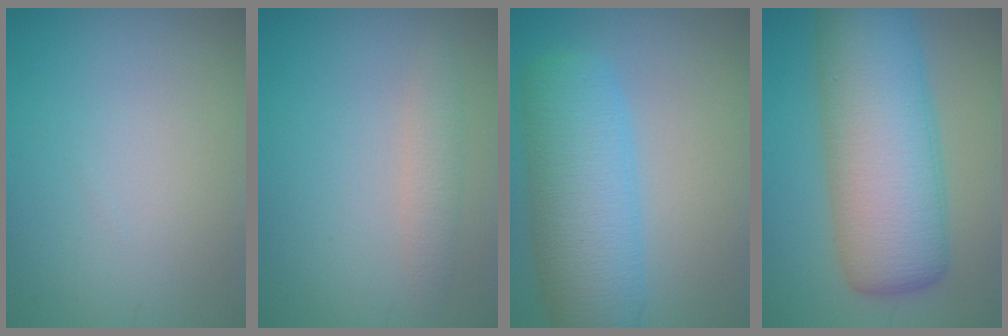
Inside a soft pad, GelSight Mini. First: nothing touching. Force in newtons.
{"total": 1.8, "press": 1.8, "slide": 0.2}
{"total": 8.2, "press": 8.2, "slide": 0.2}
{"total": 11.5, "press": 11.5, "slide": 0.3}